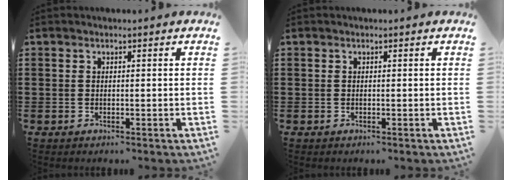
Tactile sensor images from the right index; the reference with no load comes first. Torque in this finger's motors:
{"motor_torque": [0.00, -0.01, 0.00, -0.01]}